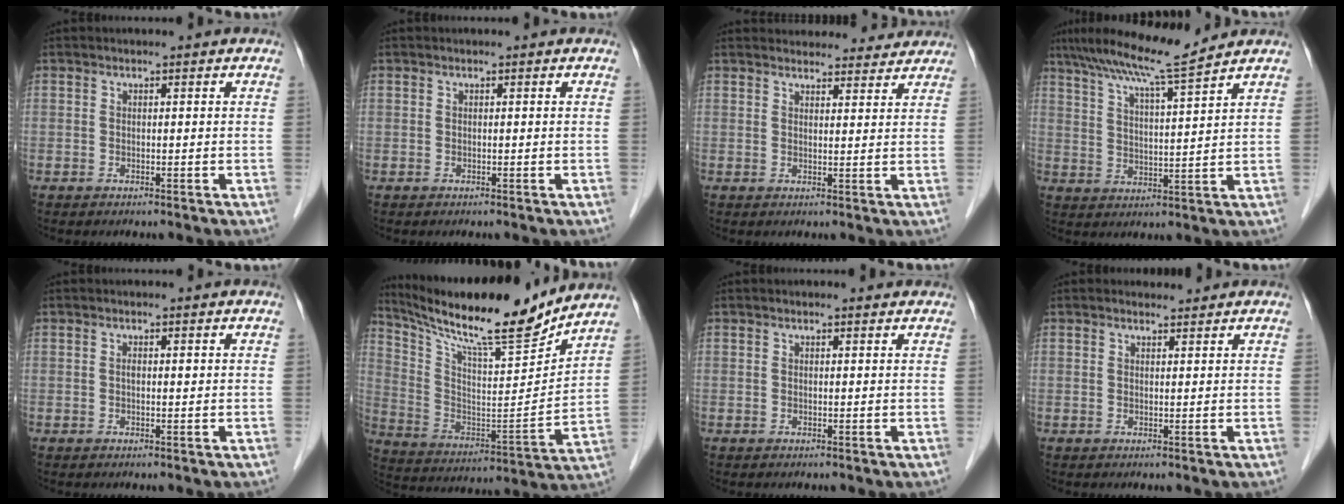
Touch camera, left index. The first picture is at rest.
{"total": 0.0}
{"total": 11.2, "force": [10.7, 2.7, 1.9], "torque": [-0.003, 0.019, 0.120]}
{"total": 9.9, "force": [8.6, -1.4, 4.7], "torque": [-0.085, 0.009, 0.146]}
{"total": 1.0, "force": [0.2, 0.4, 0.9], "torque": [-0.018, 0.002, 0.002]}
{"total": 20.8, "force": [18.5, 1.1, 9.6], "torque": [-0.181, -0.031, 0.303]}
{"total": 0.6, "force": [0.5, 0.2, 0.1], "torque": [-0.013, 0.001, 0.004]}
{"total": 1.1, "force": [1.1, 0.3, 0.0], "torque": [-0.012, 0.000, 0.018]}